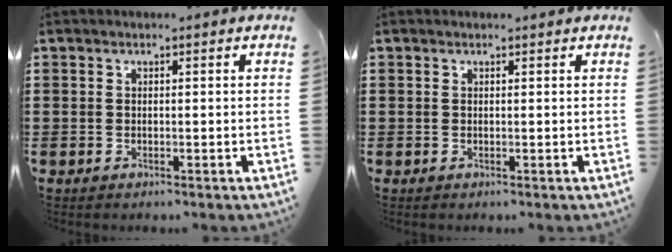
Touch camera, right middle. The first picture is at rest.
{"total": 0.0}